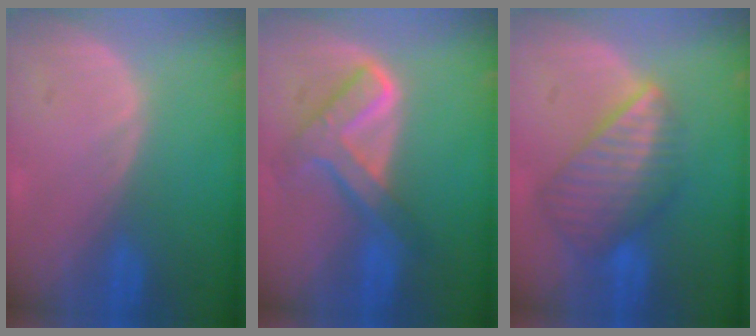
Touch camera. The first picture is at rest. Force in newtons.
{"total": 7.8, "press": 6.7, "slide": 4.1}
{"total": 8.6, "press": 7.6, "slide": 4.0}